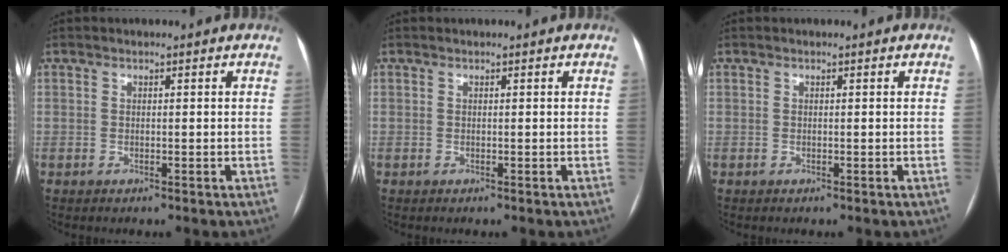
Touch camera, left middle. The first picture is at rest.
{"total": 0.0}
{"total": 0.0}